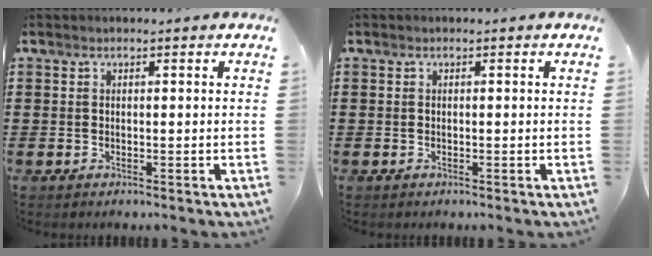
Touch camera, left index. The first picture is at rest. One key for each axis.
{"total": 0.0}